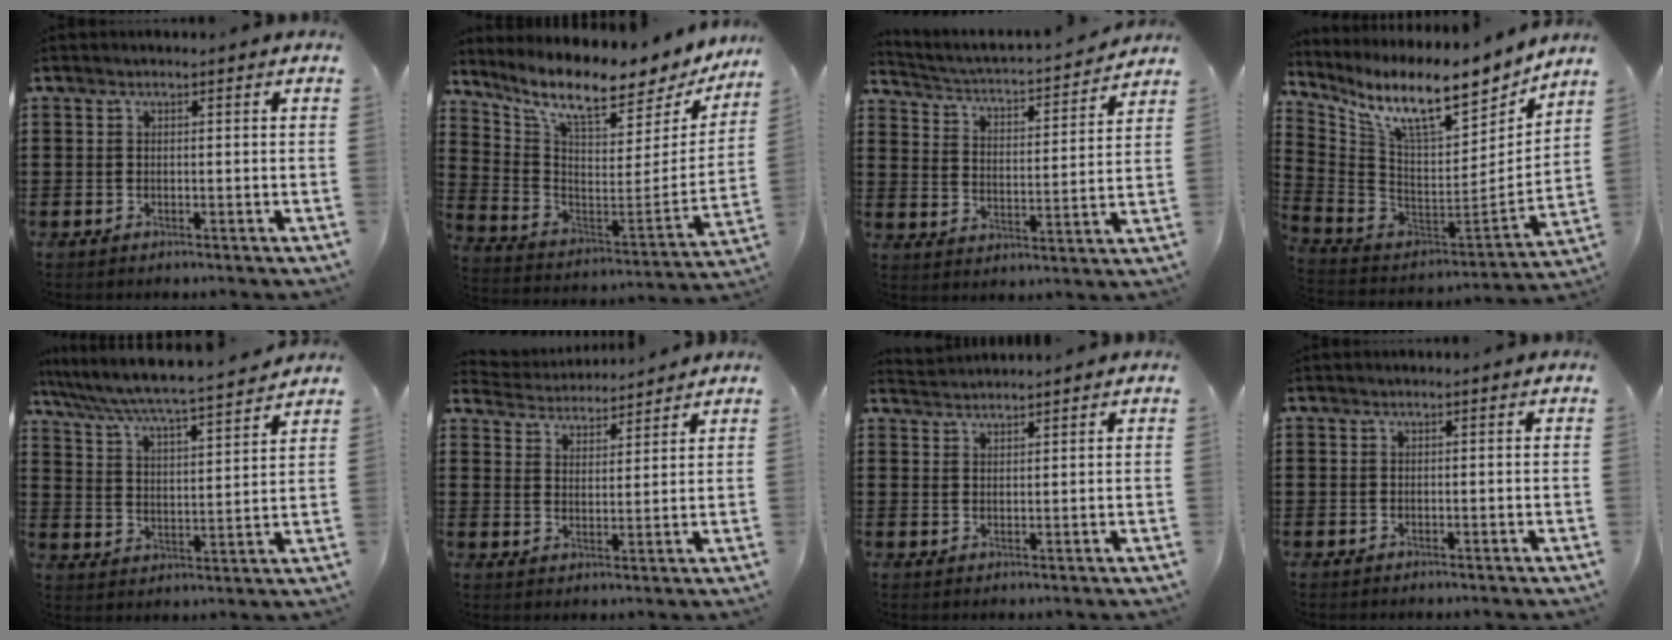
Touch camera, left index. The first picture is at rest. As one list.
[{"total": 9.8, "force": [8.0, 1.7, 5.4], "torque": [-0.126, -0.069, 0.129]}, {"total": 2.4, "force": [2.3, 0.2, 0.6], "torque": [-0.030, -0.029, 0.028]}, {"total": 12.8, "force": [9.2, 2.5, 8.6], "torque": [-0.181, -0.068, 0.153]}, {"total": 4.8, "force": [4.5, -0.3, 1.6], "torque": [-0.055, -0.036, 0.066]}, {"total": 3.8, "force": [3.8, 0.5, -0.3], "torque": [-0.015, -0.022, 0.065]}, {"total": 1.9, "force": [1.8, 0.0, -0.4], "torque": [0.003, 0.000, 0.036]}, {"total": 0.0}]